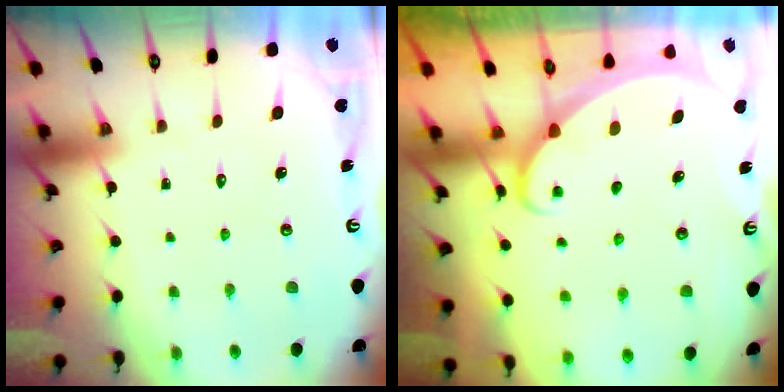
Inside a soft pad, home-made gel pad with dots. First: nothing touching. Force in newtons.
{"total": 1.7, "press": 1.7, "slide": 0.1}